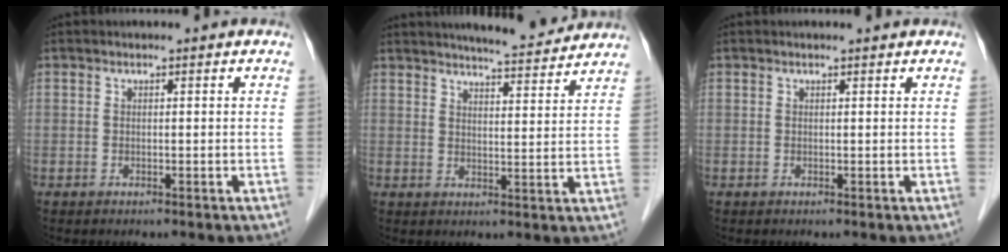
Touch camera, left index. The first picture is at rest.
{"total": 10.0, "force": [9.4, 0.6, 3.3], "torque": [-0.050, 0.001, 0.120]}
{"total": 0.8, "force": [0.8, 0.0, 0.1], "torque": [-0.010, 0.002, 0.009]}